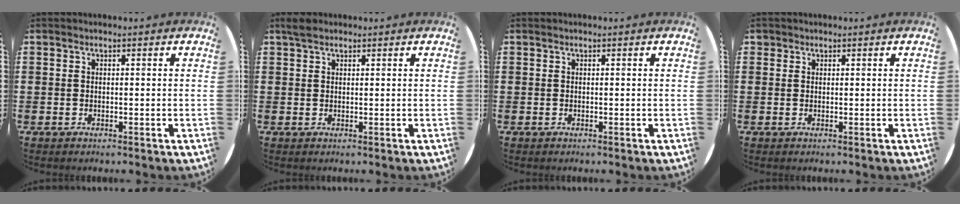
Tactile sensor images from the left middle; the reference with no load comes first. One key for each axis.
{"total": 1.4, "fx": 1.2, "fy": 0.6, "fz": 0.5, "tx": -0.004, "ty": 0.002, "tz": 0.020}
{"total": 0.0}
{"total": 0.6, "fx": 0.5, "fy": 0.4, "fz": -0.1, "tx": 0.001, "ty": 0.003, "tz": 0.010}